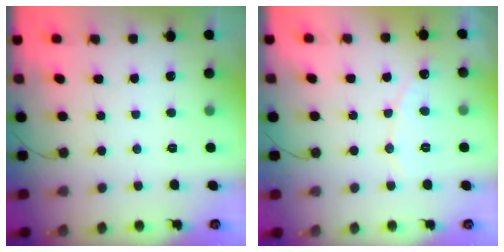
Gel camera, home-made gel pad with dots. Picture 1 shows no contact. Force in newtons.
{"total": 6.2, "press": 6.2, "slide": 0.3}